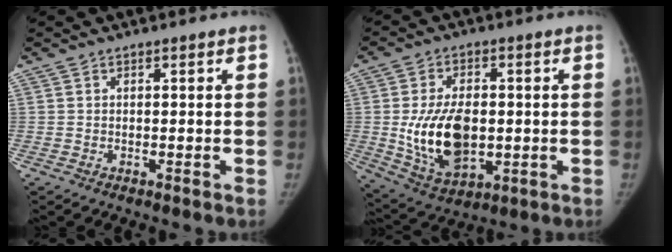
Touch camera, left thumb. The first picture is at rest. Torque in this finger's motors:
{"motor_torque": [0.89, 3.00, 0.85, -0.77, 0.15]}